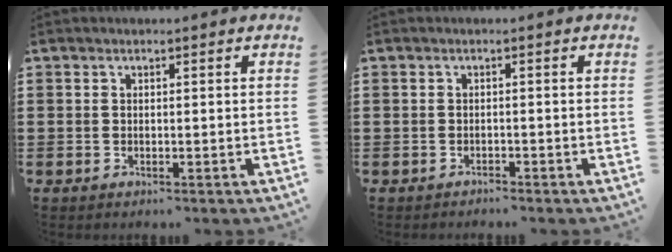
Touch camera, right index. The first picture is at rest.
{"total": 0.8, "force": [-0.8, 0.1, 0.0], "torque": [-0.002, 0.002, -0.018]}